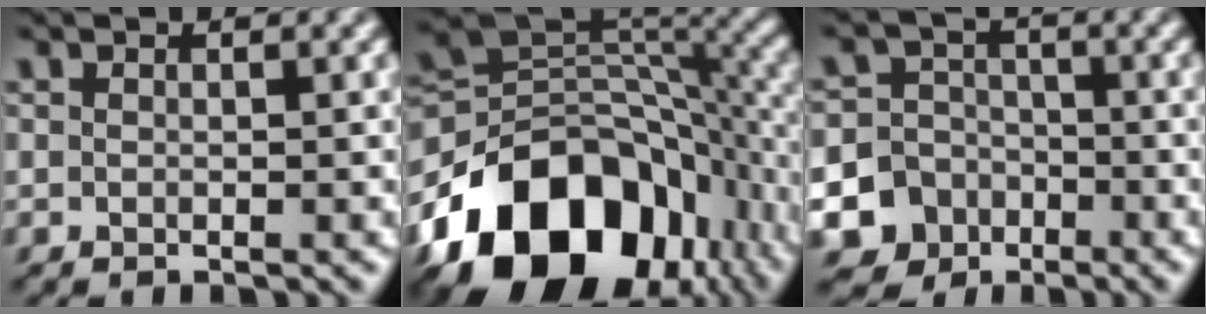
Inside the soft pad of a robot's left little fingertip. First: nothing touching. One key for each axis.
{"total": 16.6, "fx": -8.5, "fy": 10.9, "fz": 9.2, "tx": -0.169, "ty": -0.008, "tz": -0.144}
{"total": 11.1, "fx": -5.4, "fy": 9.6, "fz": 1.4, "tx": -0.040, "ty": -0.036, "tz": -0.110}